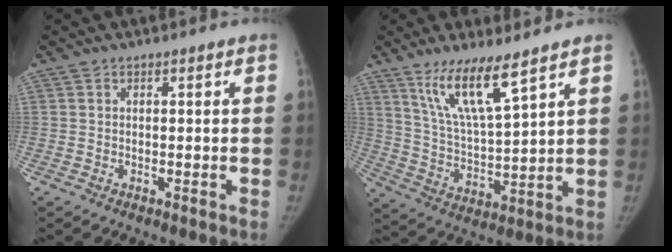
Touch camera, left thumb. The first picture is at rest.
{"total": 11.7, "force": [7.8, 1.8, 8.5], "torque": [-0.156, -0.049, 0.162]}